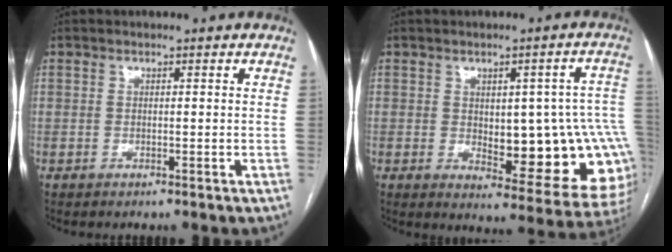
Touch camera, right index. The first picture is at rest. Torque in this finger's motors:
{"motor_torque": [1.11, -0.65, 0.26, 0.07]}